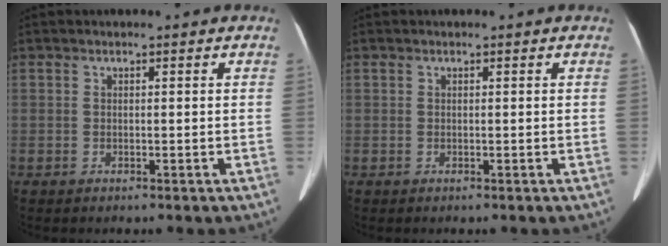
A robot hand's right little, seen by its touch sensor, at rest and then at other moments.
{"total": 0.0}